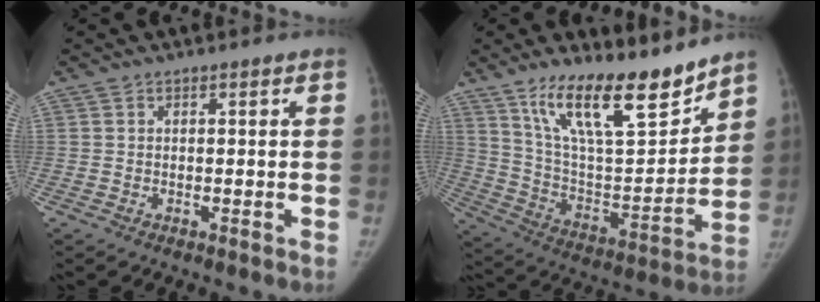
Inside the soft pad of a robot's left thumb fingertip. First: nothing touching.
{"total": 21.0, "force": [15.2, 6.4, 12.9], "torque": [-0.176, -0.086, 0.268]}